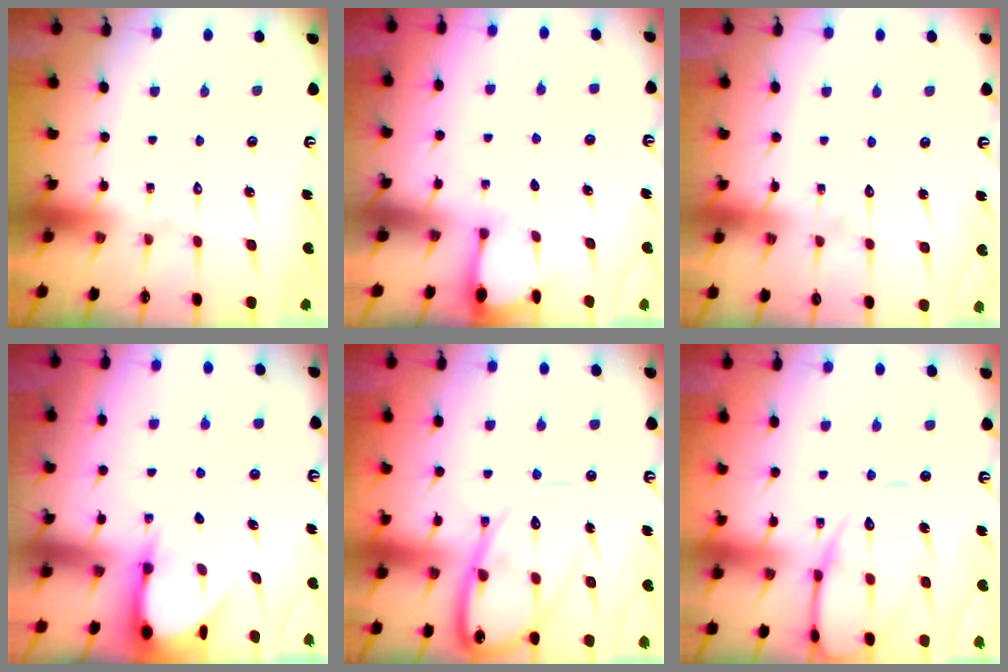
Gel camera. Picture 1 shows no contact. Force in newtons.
{"total": 1.6, "press": 1.5, "slide": 0.3}
{"total": 4.8, "press": 4.7, "slide": 0.3}
{"total": 3.3, "press": 3.3, "slide": 0.4}
{"total": 14.8, "press": 14.7, "slide": 1.5}
{"total": 12.2, "press": 12.1, "slide": 1.6}